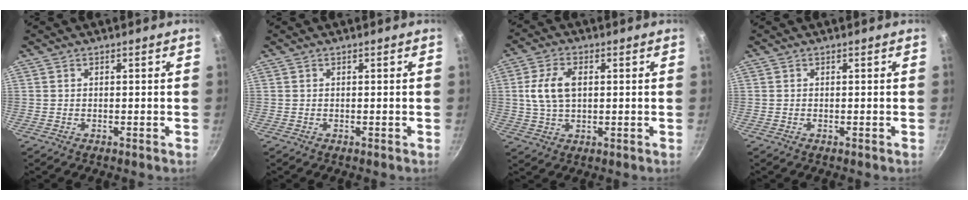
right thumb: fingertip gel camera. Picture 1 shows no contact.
{"total": 0.0}
{"total": 8.0, "force": [1.2, 4.7, 6.4], "torque": [-0.129, 0.007, 0.025]}
{"total": 0.0}